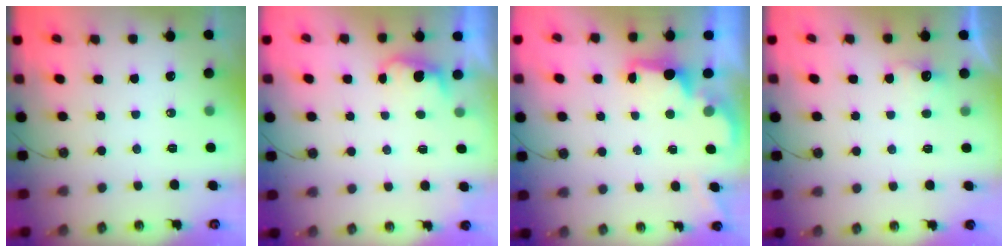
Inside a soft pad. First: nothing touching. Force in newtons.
{"total": 2.0, "press": 1.8, "slide": 0.8}
{"total": 2.0, "press": 1.9, "slide": 0.8}
{"total": 4.0, "press": 3.9, "slide": 1.0}